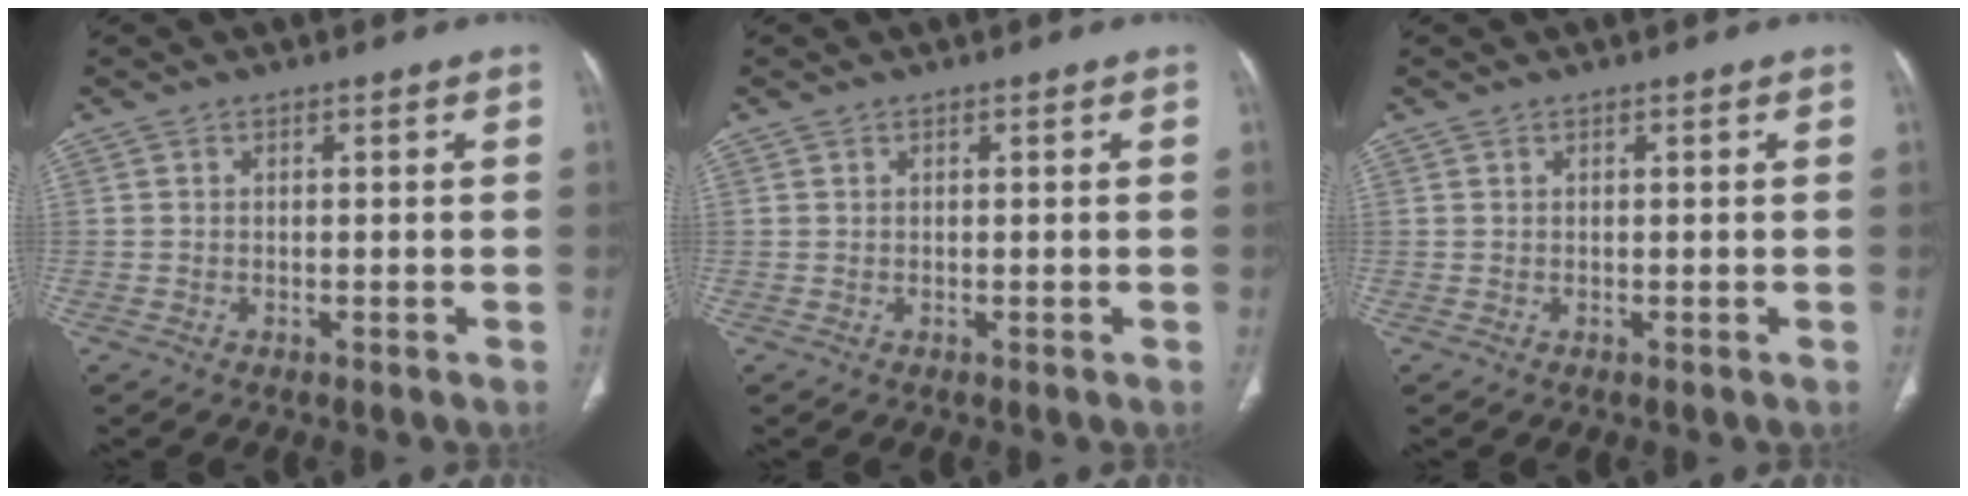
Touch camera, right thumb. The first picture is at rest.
{"total": 0.0}
{"total": 0.0}